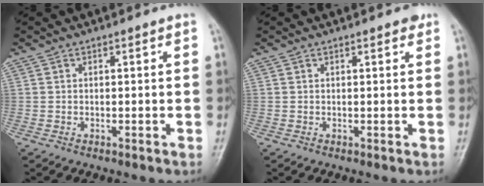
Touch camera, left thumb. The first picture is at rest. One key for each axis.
{"total": 1.2, "fx": 0.8, "fy": 0.5, "fz": 0.7, "tx": -0.008, "ty": -0.002, "tz": 0.007}